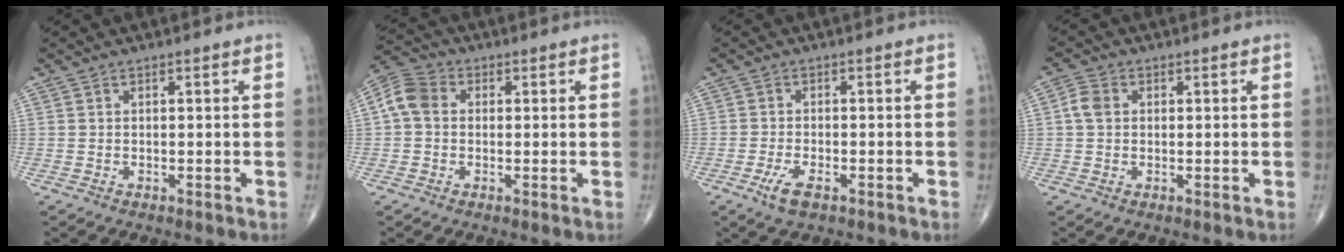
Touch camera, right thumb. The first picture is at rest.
{"total": 6.1, "force": [0.4, 4.8, 3.7], "torque": [-0.071, 0.020, -0.001]}
{"total": 4.0, "force": [-2.1, 1.6, 3.0], "torque": [-0.061, 0.002, -0.038]}
{"total": 3.2, "force": [0.4, 2.6, 1.9], "torque": [-0.038, 0.009, 0.002]}